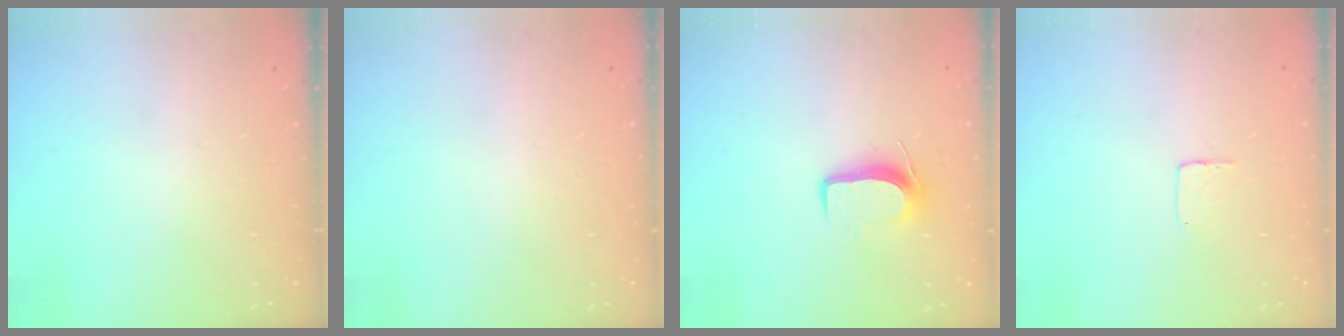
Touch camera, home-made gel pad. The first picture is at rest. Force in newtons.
{"total": 0.0}
{"total": 8.7, "press": 8.6, "slide": 1.2}
{"total": 3.6, "press": 3.6, "slide": 0.2}